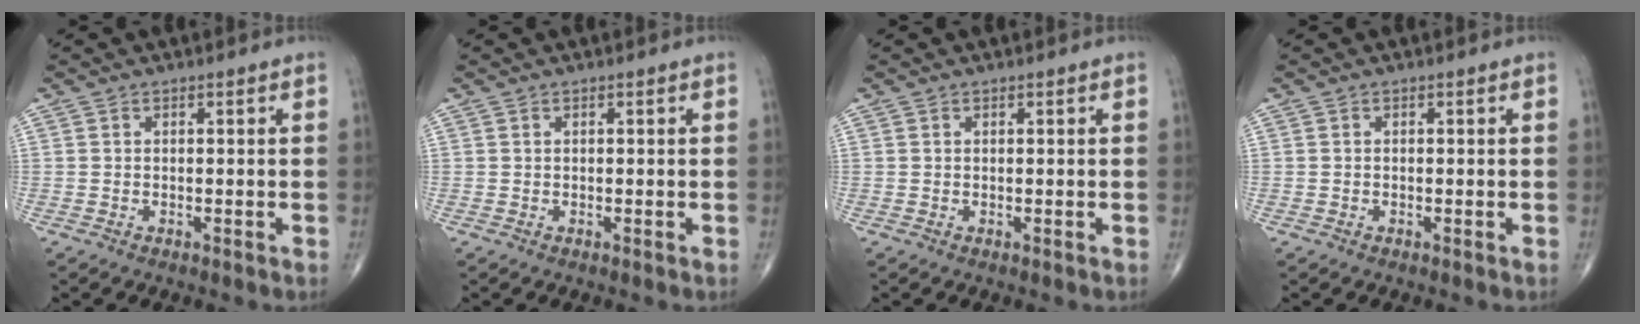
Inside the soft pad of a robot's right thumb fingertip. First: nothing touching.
{"total": 0.0}
{"total": 0.0}
{"total": 0.0}